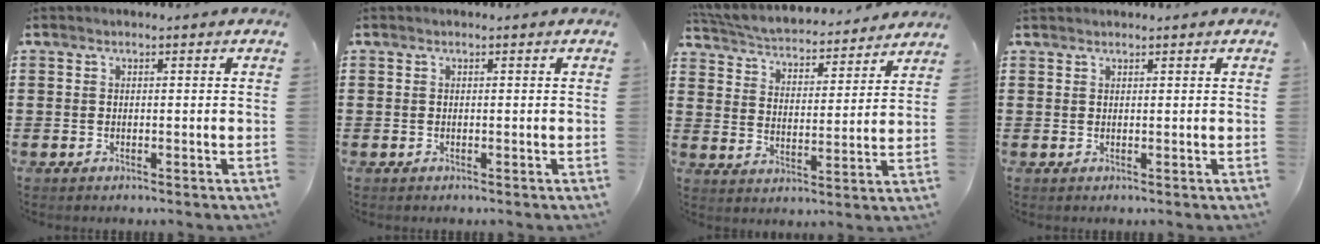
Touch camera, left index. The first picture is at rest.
{"total": 0.0}
{"total": 3.7, "force": [3.6, 0.1, 0.5], "torque": [-0.035, -0.032, 0.055]}
{"total": 0.8, "force": [0.8, 0.0, 0.1], "torque": [-0.004, 0.000, 0.016]}